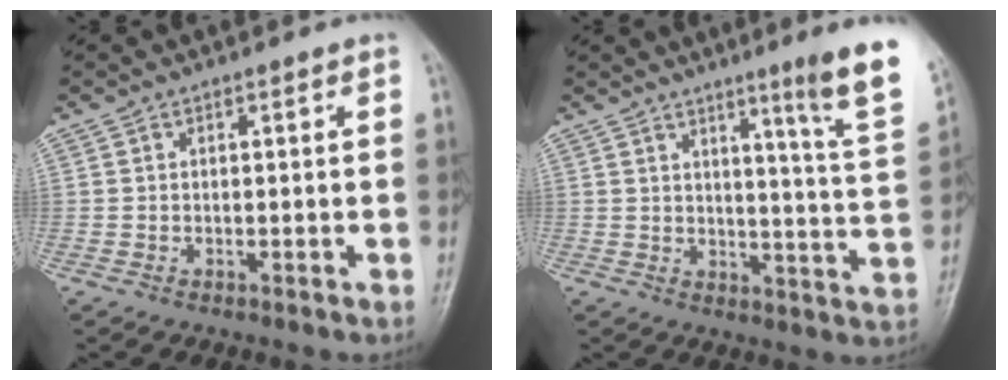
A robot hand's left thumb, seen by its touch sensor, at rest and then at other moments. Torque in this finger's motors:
{"motor_torque": [0.94, 0.44, 1.29, -1.48, 0.15]}